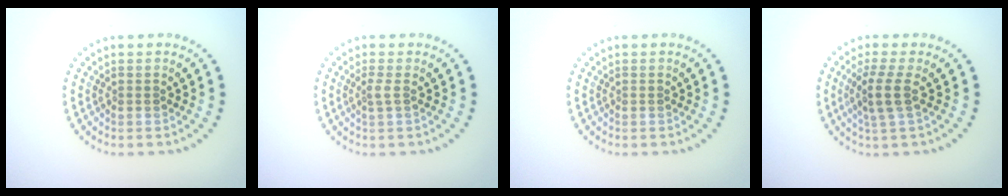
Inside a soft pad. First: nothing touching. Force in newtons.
{"total": 0.9, "press": 0.6, "slide": 0.7}
{"total": 0.0}
{"total": 2.5, "press": 2.0, "slide": 1.5}